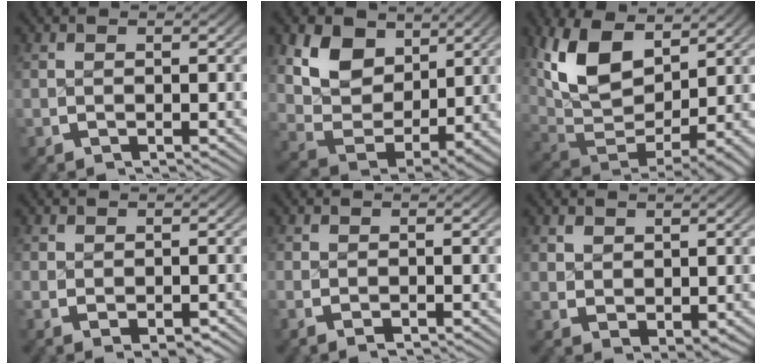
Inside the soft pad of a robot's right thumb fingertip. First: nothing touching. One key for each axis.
{"total": 9.5, "fx": 1.9, "fy": 6.8, "fz": 6.4, "tx": -0.146, "ty": -0.039, "tz": 0.043}
{"total": 11.5, "fx": 1.2, "fy": 7.2, "fz": 8.9, "tx": -0.211, "ty": -0.047, "tz": 0.048}
{"total": 1.4, "fx": -0.2, "fy": 0.8, "fz": 1.1, "tx": -0.017, "ty": -0.010, "tz": 0.004}
{"total": 0.7, "fx": -0.2, "fy": 0.5, "fz": 0.5, "tx": -0.013, "ty": -0.004, "tz": -0.004}
{"total": 2.1, "fx": 0.8, "fy": 1.5, "fz": 1.2, "tx": -0.016, "ty": -0.011, "tz": 0.028}